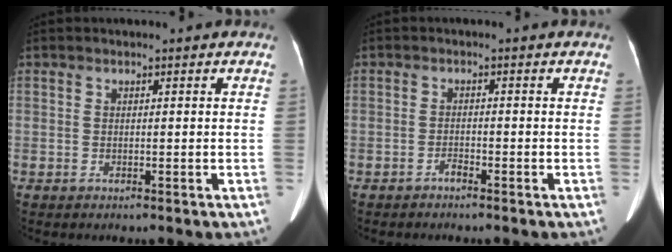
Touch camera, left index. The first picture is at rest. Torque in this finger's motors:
{"motor_torque": [-0.15, 0.02, -0.01, -0.01]}